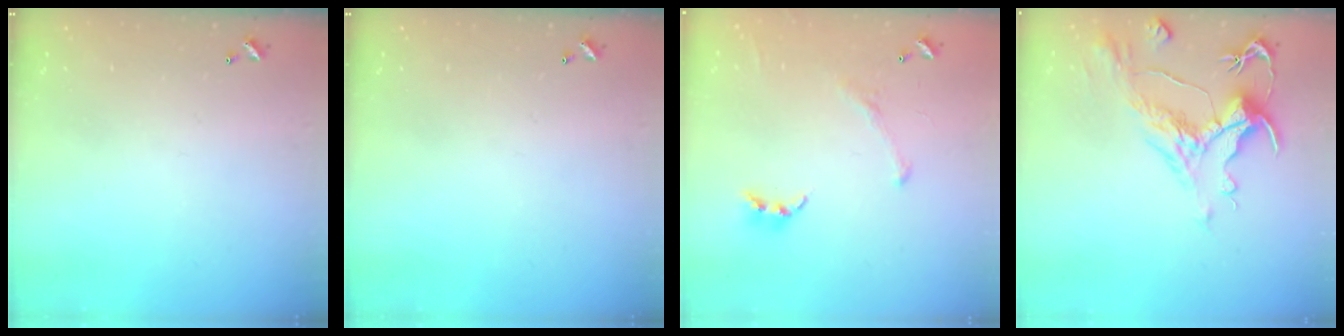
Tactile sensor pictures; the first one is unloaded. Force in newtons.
{"total": 0.0}
{"total": 2.3, "press": 2.1, "slide": 1.0}
{"total": 2.6, "press": 2.1, "slide": 1.6}